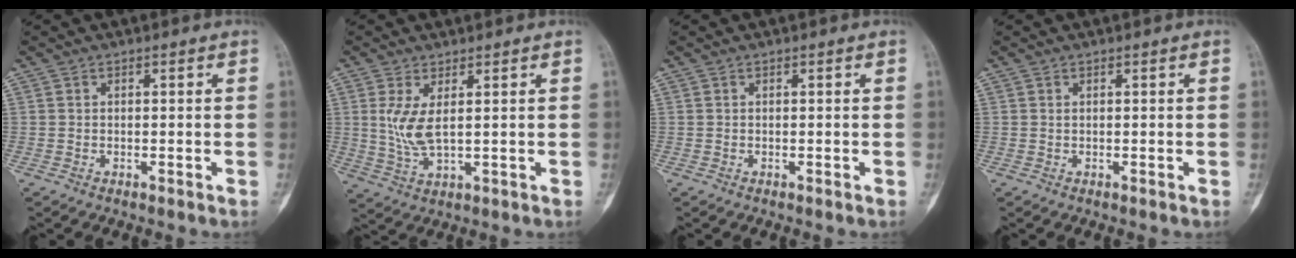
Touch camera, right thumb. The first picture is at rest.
{"total": 6.0, "force": [1.4, 2.2, 5.5], "torque": [-0.126, -0.015, 0.037]}
{"total": 0.0}
{"total": 0.0}